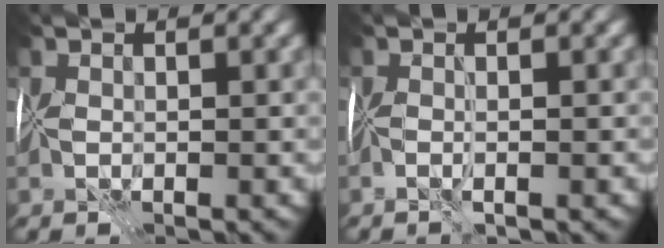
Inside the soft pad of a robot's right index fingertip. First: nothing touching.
{"total": 1.0, "force": [-0.6, -0.7, 0.3], "torque": [-0.005, -0.004, -0.014]}